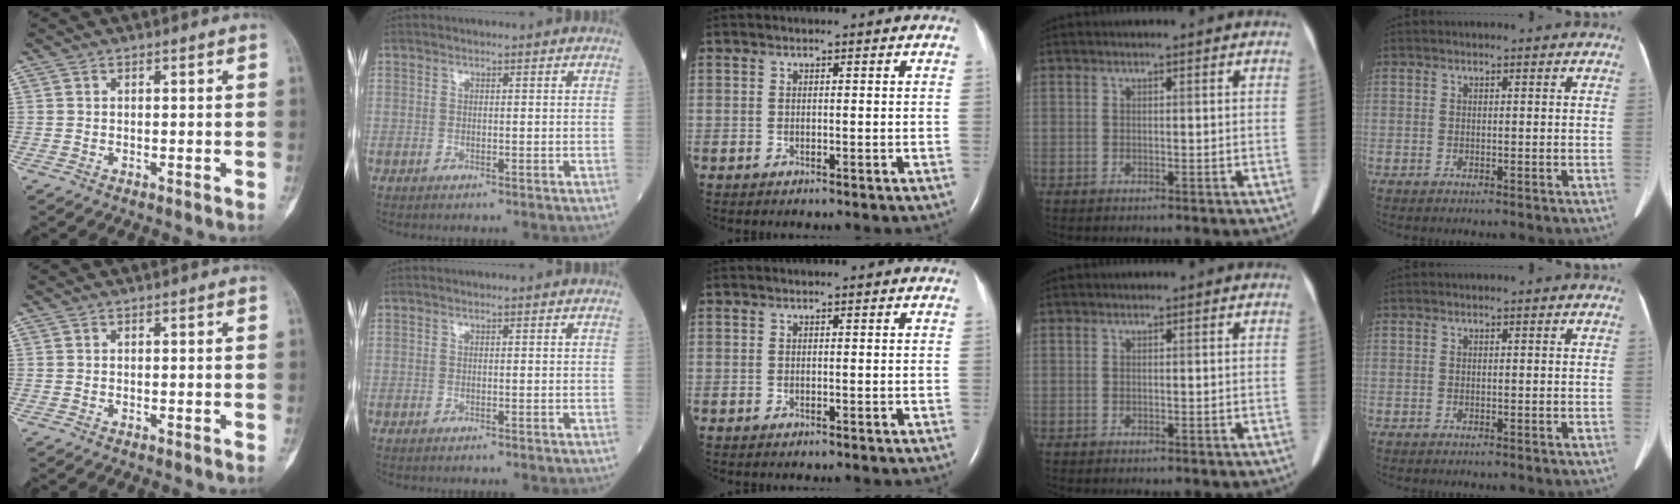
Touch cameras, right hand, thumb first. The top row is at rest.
{}